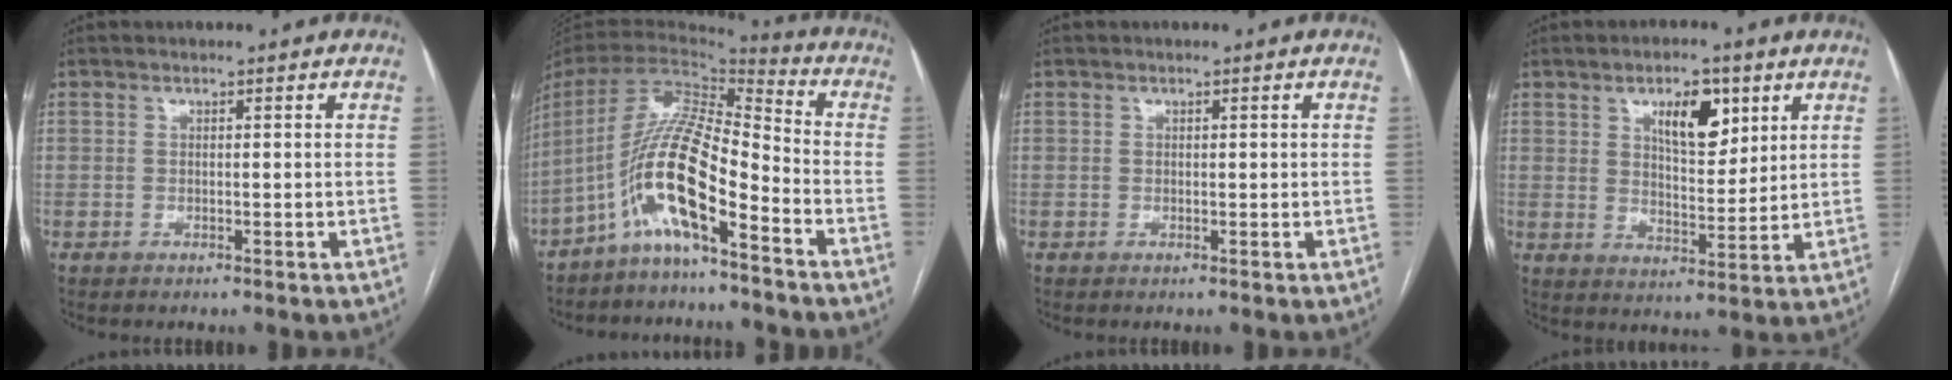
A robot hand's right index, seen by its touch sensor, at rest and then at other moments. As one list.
[{"total": 13.4, "force": [-7.0, 2.4, 11.2], "torque": [-0.222, 0.013, -0.129]}, {"total": 0.7, "force": [0.2, 0.3, 0.6], "torque": [-0.006, 0.002, 0.004]}, {"total": 8.4, "force": [4.1, 3.4, 6.4], "torque": [-0.103, 0.003, 0.071]}]